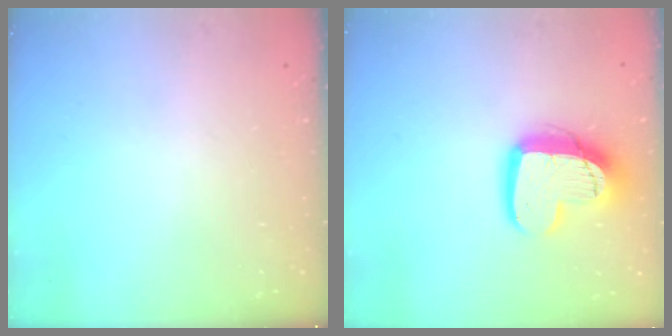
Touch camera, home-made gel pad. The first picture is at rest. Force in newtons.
{"total": 14.0, "press": 13.9, "slide": 1.3}